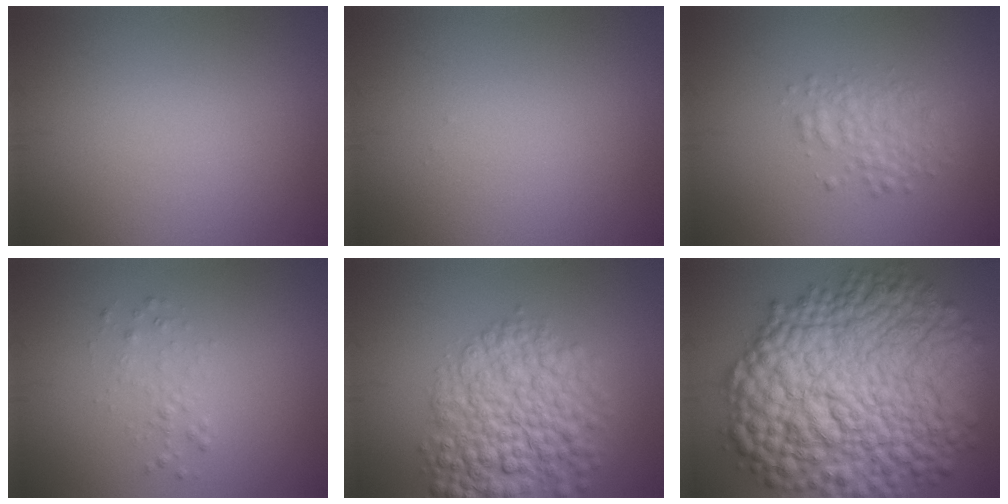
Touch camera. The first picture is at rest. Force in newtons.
{"total": 0.0}
{"total": 2.5, "press": 2.5, "slide": 0.0}
{"total": 1.1, "press": 1.1, "slide": 0.1}
{"total": 8.0, "press": 8.0, "slide": 0.3}
{"total": 18.0, "press": 18.0, "slide": 0.1}